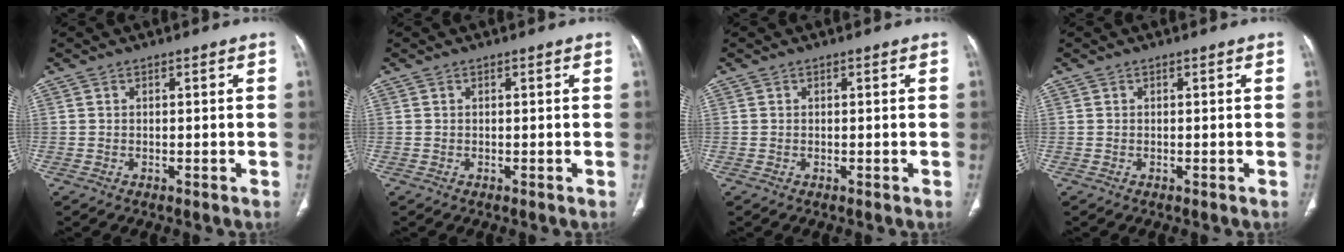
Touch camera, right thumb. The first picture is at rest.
{"total": 0.0}
{"total": 0.0}
{"total": 0.0}